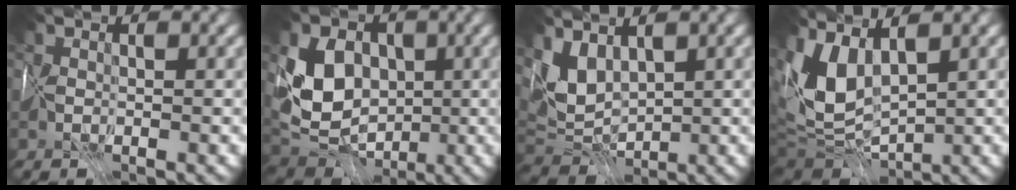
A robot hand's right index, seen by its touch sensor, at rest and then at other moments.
{"total": 7.1, "force": [1.1, 5.7, 4.1], "torque": [-0.080, -0.005, 0.014]}
{"total": 3.3, "force": [2.4, 1.5, 1.7], "torque": [-0.044, -0.001, 0.048]}
{"total": 6.7, "force": [2.2, 3.6, 5.2], "torque": [-0.129, 0.001, 0.040]}